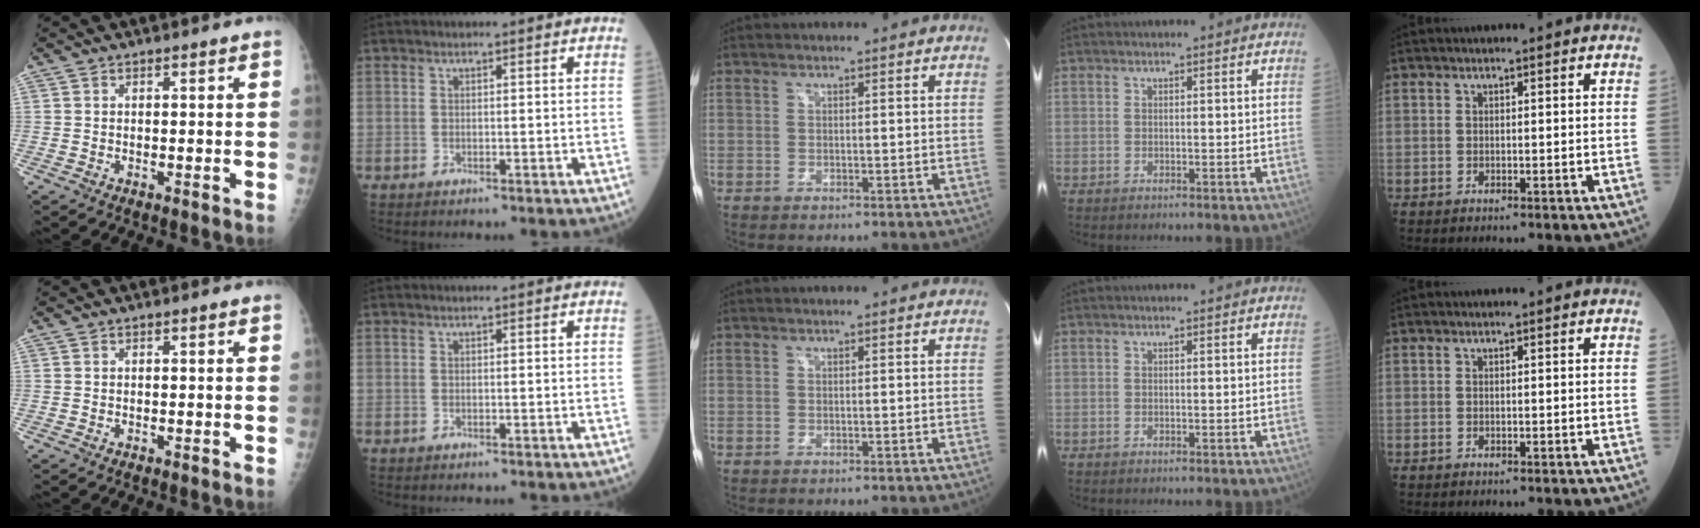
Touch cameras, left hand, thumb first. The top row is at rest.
{}